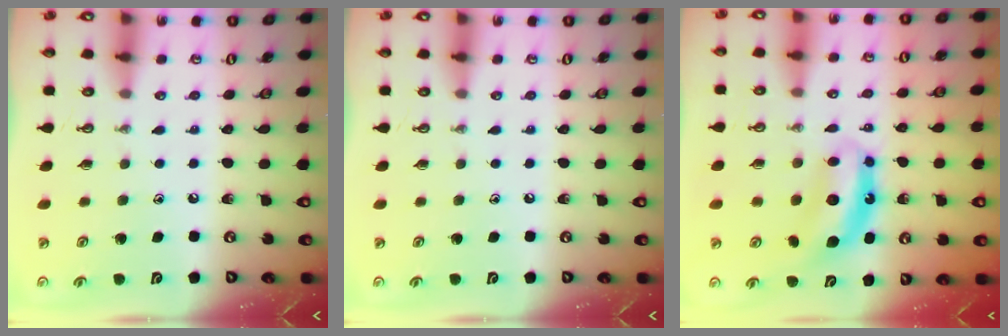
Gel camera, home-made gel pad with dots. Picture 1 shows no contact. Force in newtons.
{"total": 0.0}
{"total": 7.6, "press": 7.6, "slide": 0.6}